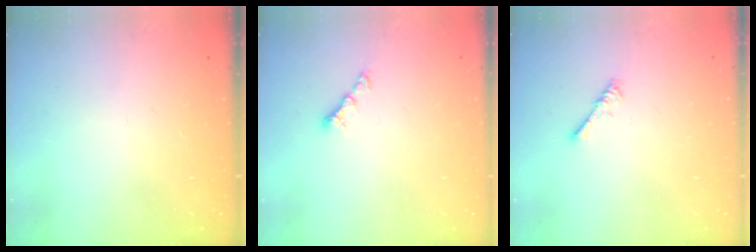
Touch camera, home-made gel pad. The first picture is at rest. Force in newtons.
{"total": 4.0, "press": 3.9, "slide": 0.6}
{"total": 0.8, "press": 0.8, "slide": 0.3}